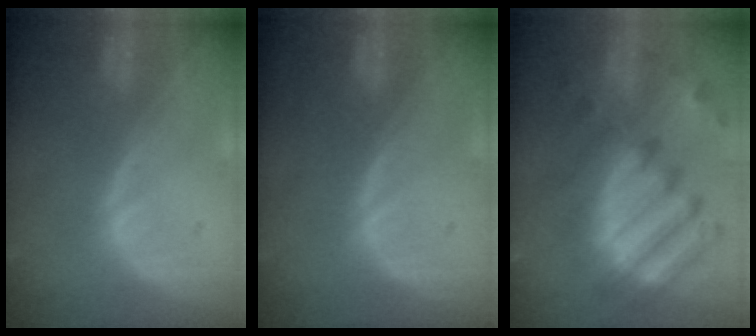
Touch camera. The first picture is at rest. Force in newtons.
{"total": 0.0}
{"total": 11.7, "press": 10.3, "slide": 5.6}